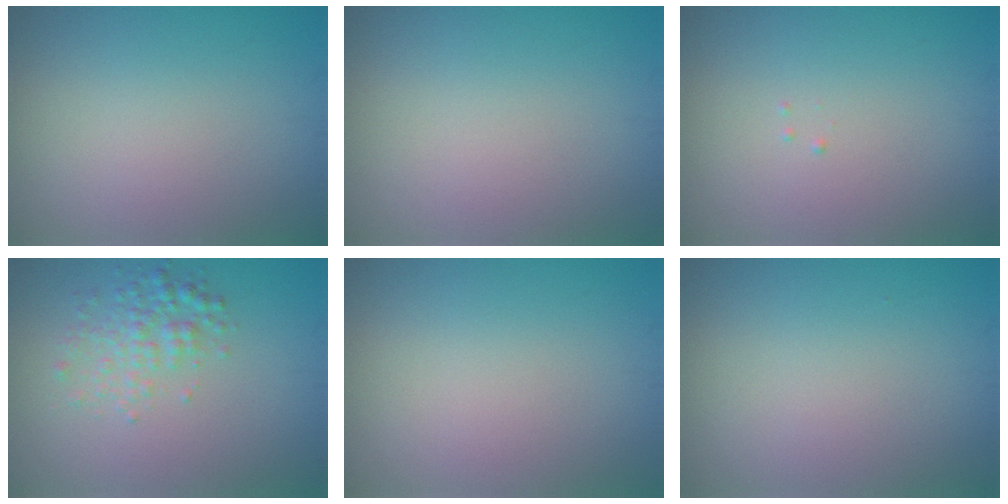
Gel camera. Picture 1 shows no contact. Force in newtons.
{"total": 0.0}
{"total": 0.0}
{"total": 2.5, "press": 2.5, "slide": 0.1}
{"total": 0.0}
{"total": 0.0}